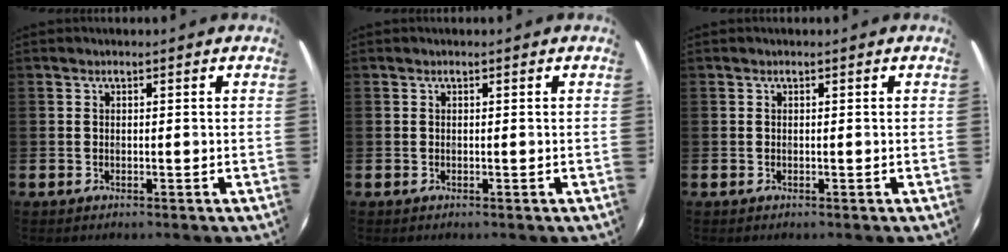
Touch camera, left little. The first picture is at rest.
{"total": 0.0}
{"total": 0.0}